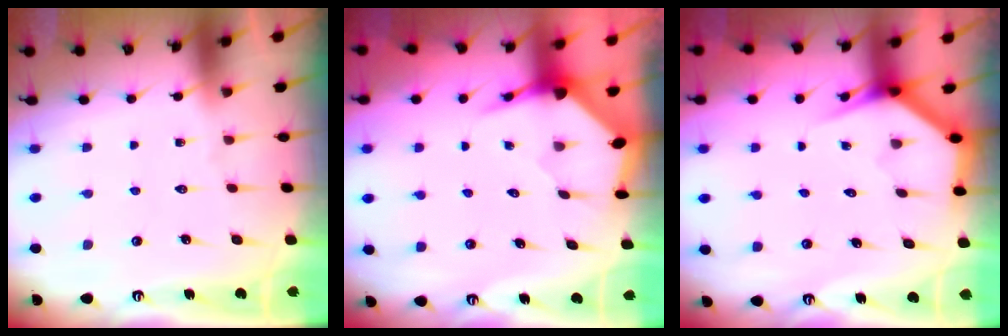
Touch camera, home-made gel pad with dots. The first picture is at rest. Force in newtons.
{"total": 3.7, "press": 3.6, "slide": 0.4}
{"total": 3.4, "press": 3.4, "slide": 0.3}